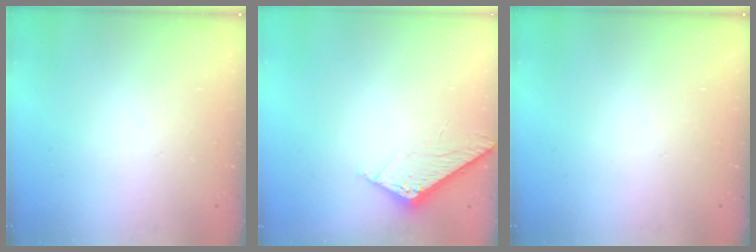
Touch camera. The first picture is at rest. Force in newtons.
{"total": 5.4, "press": 5.4, "slide": 0.1}
{"total": 0.0}